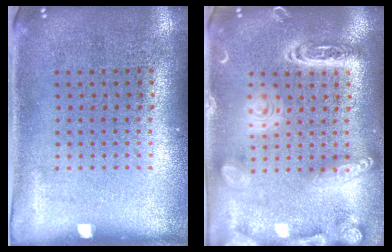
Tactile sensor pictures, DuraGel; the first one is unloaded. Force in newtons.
{"total": 4.1, "press": 4.1, "slide": 0.4}